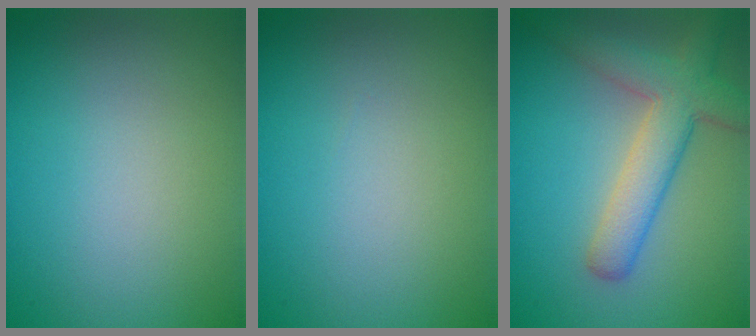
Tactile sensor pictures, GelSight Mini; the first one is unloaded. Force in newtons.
{"total": 0.0}
{"total": 5.6, "press": 5.6, "slide": 0.2}